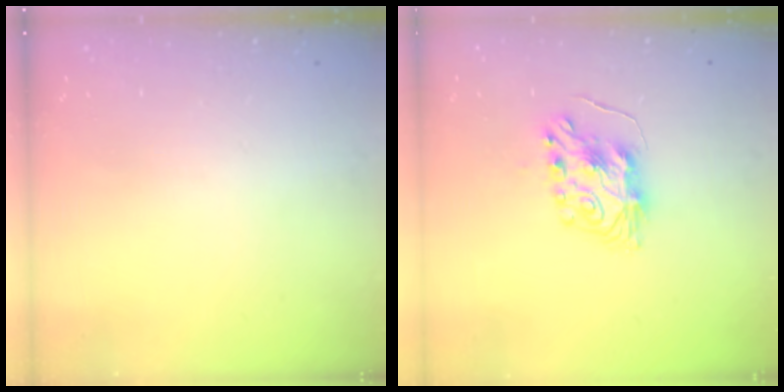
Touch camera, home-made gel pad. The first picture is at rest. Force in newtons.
{"total": 7.8, "press": 7.8, "slide": 0.2}